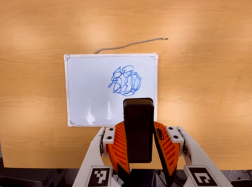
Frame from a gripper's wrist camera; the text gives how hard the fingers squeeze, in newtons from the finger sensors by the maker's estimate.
{"total": 6.0, "left": 5.7, "right": 6.3}